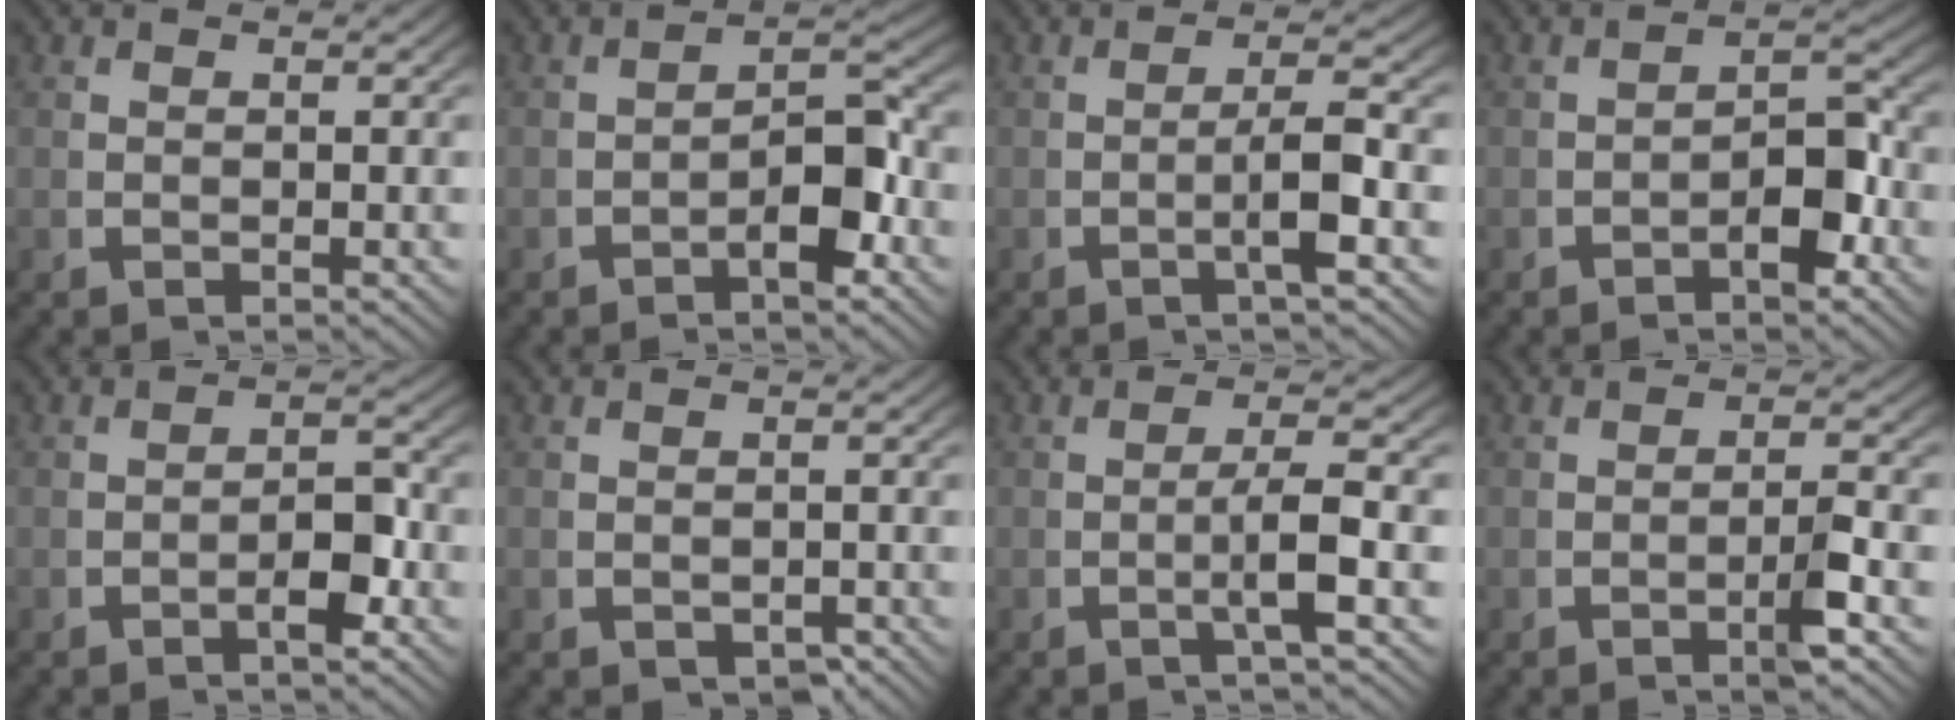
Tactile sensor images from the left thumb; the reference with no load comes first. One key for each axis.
{"total": 4.3, "fx": -1.1, "fy": 1.6, "fz": 3.9, "tx": -0.058, "ty": -0.005, "tz": -0.019}
{"total": 3.6, "fx": -0.6, "fy": 0.6, "fz": 3.5, "tx": -0.067, "ty": 0.001, "tz": -0.013}
{"total": 3.7, "fx": -1.1, "fy": 1.5, "fz": 3.1, "tx": -0.046, "ty": -0.007, "tz": -0.017}
{"total": 3.1, "fx": -0.9, "fy": 1.0, "fz": 2.8, "tx": -0.043, "ty": -0.006, "tz": -0.014}
{"total": 1.6, "fx": -0.9, "fy": 1.1, "fz": 0.8, "tx": -0.011, "ty": -0.012, "tz": -0.009}
{"total": 3.7, "fx": -0.5, "fy": 0.6, "fz": 3.6, "tx": -0.074, "ty": 0.000, "tz": -0.012}
{"total": 2.5, "fx": -0.8, "fy": 0.3, "fz": 2.3, "tx": -0.038, "ty": 0.002, "tz": -0.016}